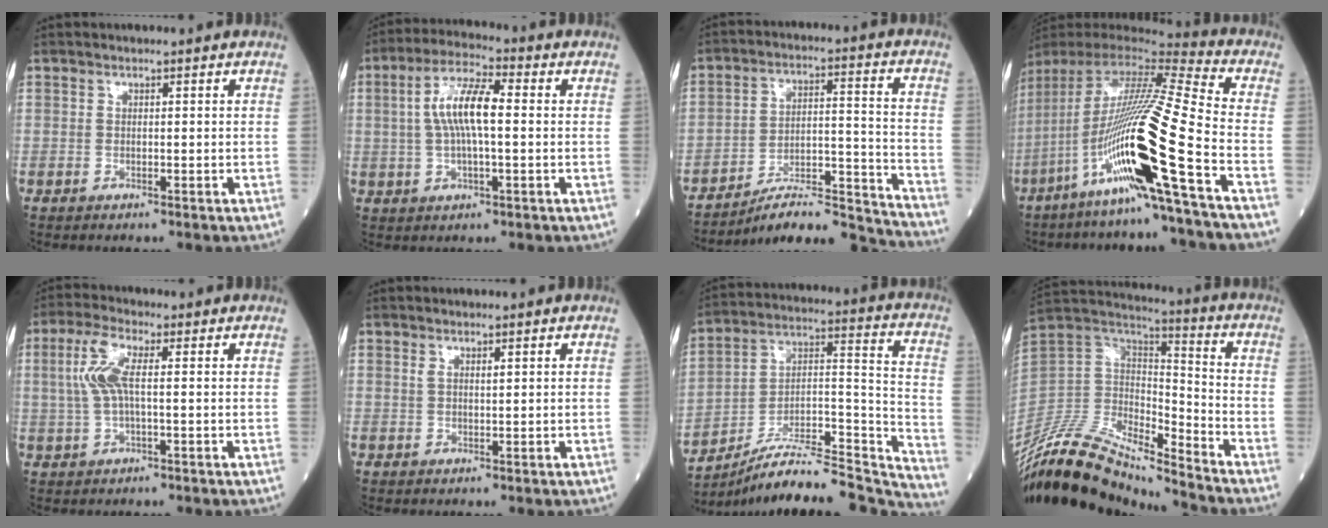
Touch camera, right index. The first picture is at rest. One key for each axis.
{"total": 8.7, "fx": 0.7, "fy": 2.0, "fz": 8.4, "tx": -0.167, "ty": 0.018, "tz": 0.010}
{"total": 15.0, "fx": -14.7, "fy": -0.6, "fz": 2.8, "tx": -0.027, "ty": 0.045, "tz": -0.233}
{"total": 22.4, "fx": -8.6, "fy": -1.1, "fz": 20.6, "tx": -0.406, "ty": -0.027, "tz": -0.171}
{"total": 5.9, "fx": 0.8, "fy": 1.4, "fz": 5.6, "tx": -0.136, "ty": 0.014, "tz": 0.016}
{"total": 1.1, "fx": 0.7, "fy": 0.2, "fz": 0.9, "tx": -0.022, "ty": 0.005, "tz": 0.014}
{"total": 24.3, "fx": -23.0, "fy": 2.4, "fz": 7.5, "tx": -0.076, "ty": 0.038, "tz": -0.351}
{"total": 20.0, "fx": -18.0, "fy": 2.7, "fz": 8.4, "tx": -0.172, "ty": 0.024, "tz": -0.340}